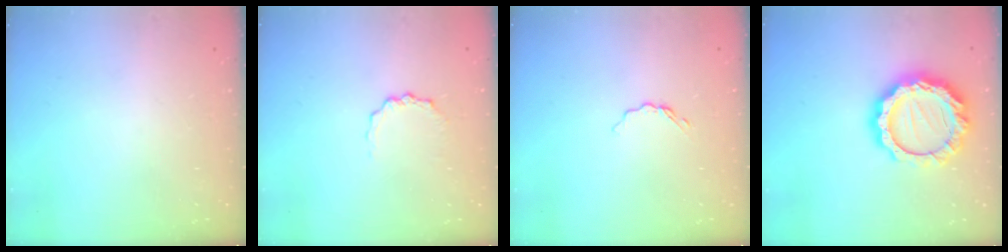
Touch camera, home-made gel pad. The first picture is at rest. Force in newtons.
{"total": 2.3, "press": 2.2, "slide": 0.3}
{"total": 4.5, "press": 4.5, "slide": 0.4}
{"total": 17.7, "press": 17.6, "slide": 1.5}